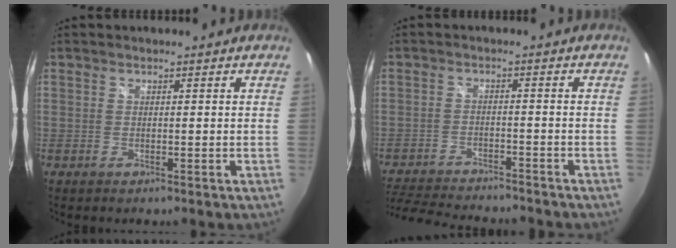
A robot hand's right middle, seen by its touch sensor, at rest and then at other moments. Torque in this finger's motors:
{"motor_torque": [1.07, -1.07, 0.07, 0.03]}